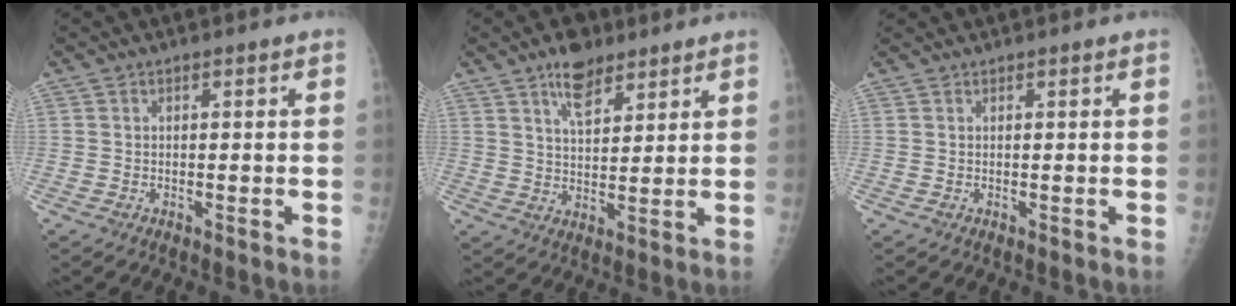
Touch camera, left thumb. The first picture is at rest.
{"total": 7.6, "force": [5.1, 3.6, 4.4], "torque": [-0.052, -0.029, 0.086]}
{"total": 0.0}